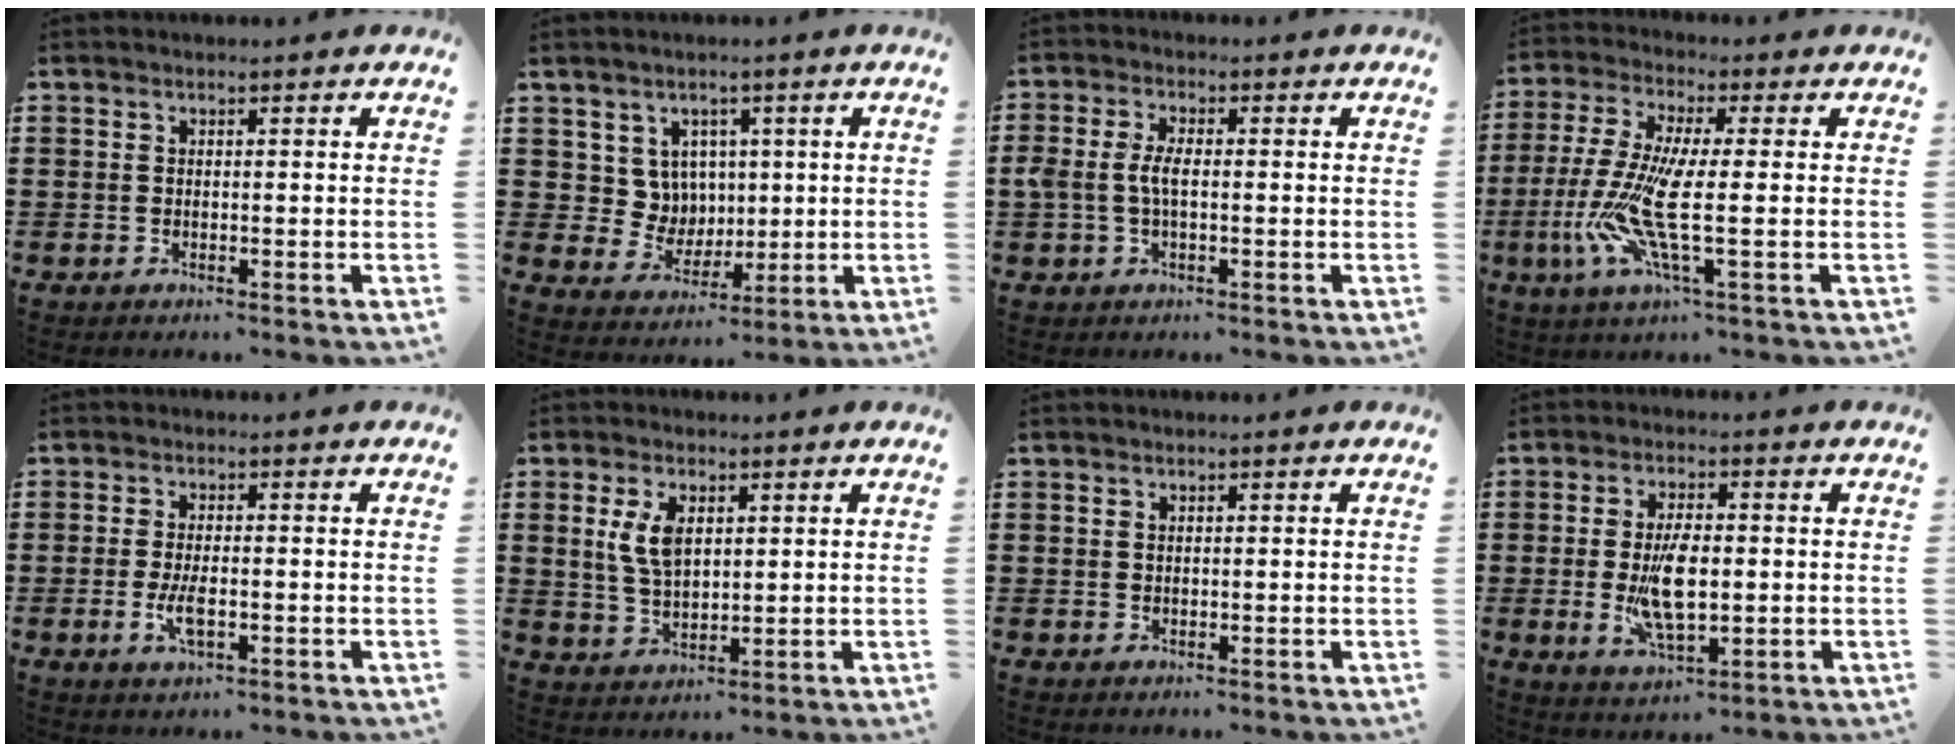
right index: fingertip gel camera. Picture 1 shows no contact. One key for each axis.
{"total": 6.2, "fx": 2.2, "fy": 5.6, "fz": 1.4, "tx": -0.049, "ty": 0.001, "tz": 0.044}
{"total": 3.8, "fx": -0.3, "fy": 1.7, "fz": 3.4, "tx": -0.085, "ty": -0.003, "tz": -0.014}
{"total": 11.4, "fx": -2.3, "fy": 1.7, "fz": 11.1, "tx": -0.256, "ty": -0.033, "tz": -0.052}
{"total": 3.8, "fx": -0.9, "fy": 1.3, "fz": 3.4, "tx": -0.081, "ty": -0.006, "tz": -0.022}
{"total": 5.9, "fx": 1.7, "fy": 3.2, "fz": 4.6, "tx": -0.108, "ty": 0.008, "tz": 0.028}
{"total": 0.6, "fx": 0.4, "fy": 0.5, "fz": 0.2, "tx": -0.005, "ty": 0.003, "tz": 0.007}
{"total": 8.5, "fx": -0.5, "fy": 3.6, "fz": 7.6, "tx": -0.154, "ty": -0.006, "tz": -0.015}